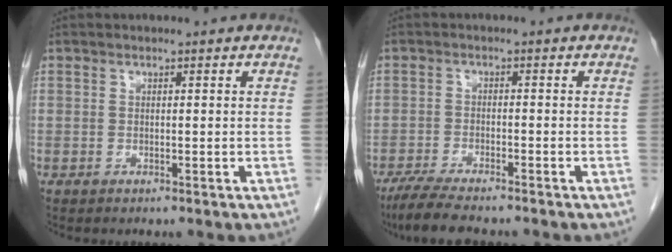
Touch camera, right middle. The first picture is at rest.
{"total": 7.4, "force": [-6.2, 0.9, 4.0], "torque": [-0.070, -0.019, -0.104]}